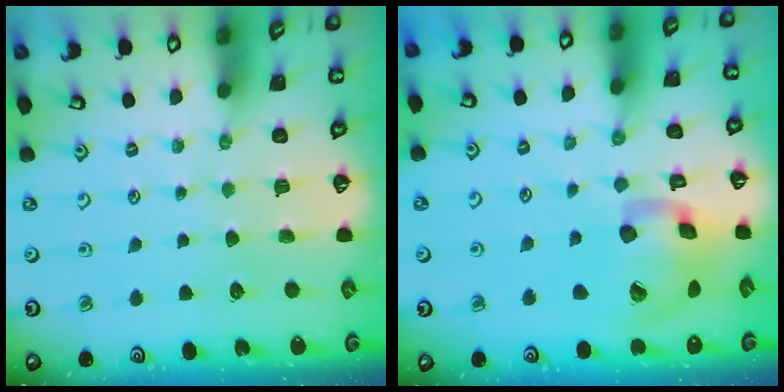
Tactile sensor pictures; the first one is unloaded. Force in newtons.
{"total": 16.5, "press": 16.3, "slide": 2.7}